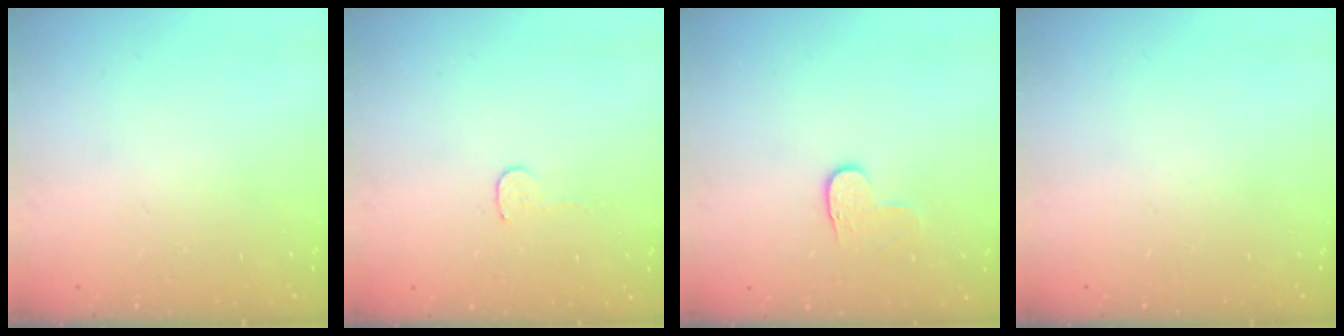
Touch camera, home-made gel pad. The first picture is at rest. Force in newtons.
{"total": 3.5, "press": 3.5, "slide": 0.3}
{"total": 3.4, "press": 3.4, "slide": 0.3}
{"total": 0.0}